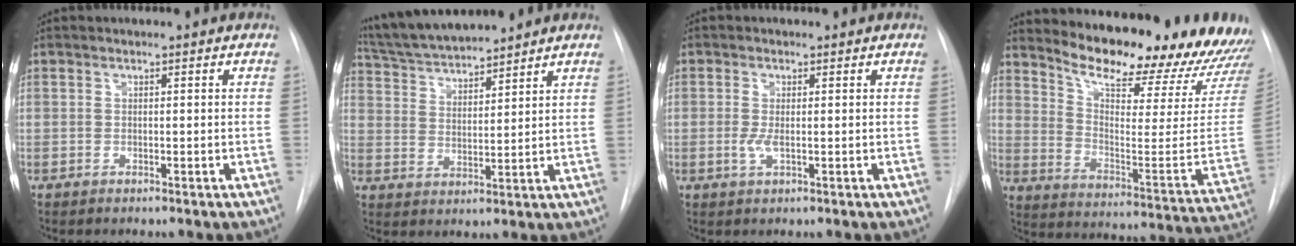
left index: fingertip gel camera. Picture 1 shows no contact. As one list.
[{"total": 11.3, "force": [10.5, 0.9, 3.9], "torque": [-0.076, 0.022, 0.195]}, {"total": 2.0, "force": [-0.1, 0.7, 1.9], "torque": [-0.044, -0.003, 0.002]}, {"total": 23.7, "force": [21.6, 4.1, 9.0], "torque": [-0.140, -0.086, 0.285]}]